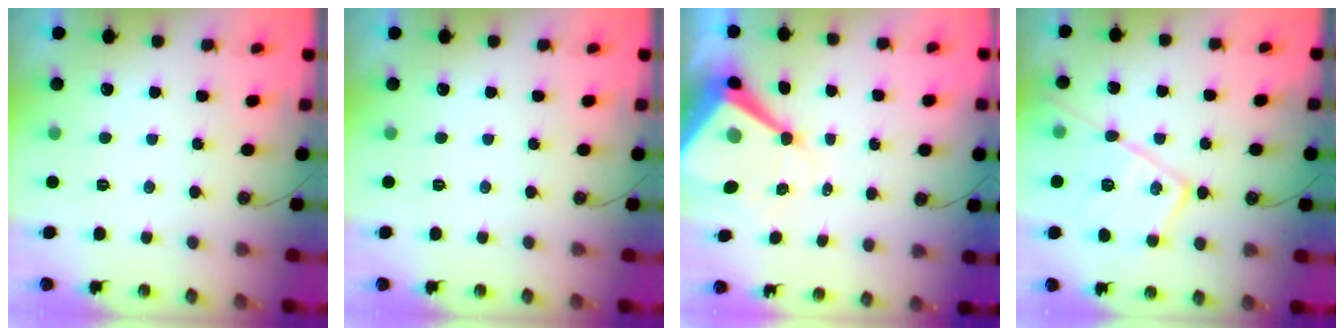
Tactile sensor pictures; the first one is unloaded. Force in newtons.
{"total": 0.0}
{"total": 13.4, "press": 13.4, "slide": 1.2}
{"total": 18.7, "press": 18.6, "slide": 1.6}